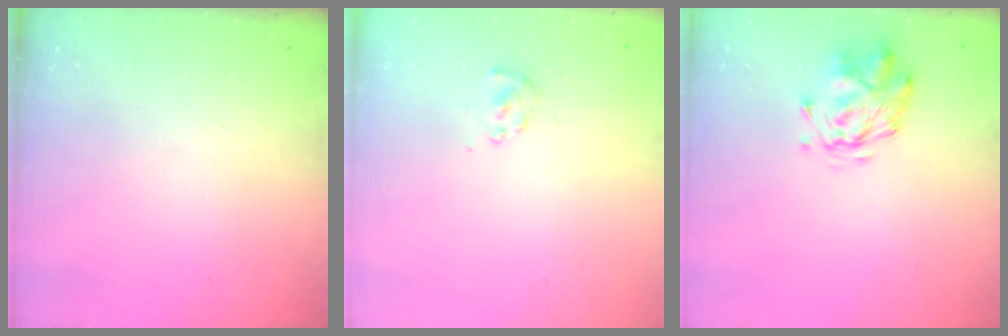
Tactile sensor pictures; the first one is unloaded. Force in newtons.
{"total": 2.0, "press": 1.8, "slide": 0.9}
{"total": 2.8, "press": 2.4, "slide": 1.4}